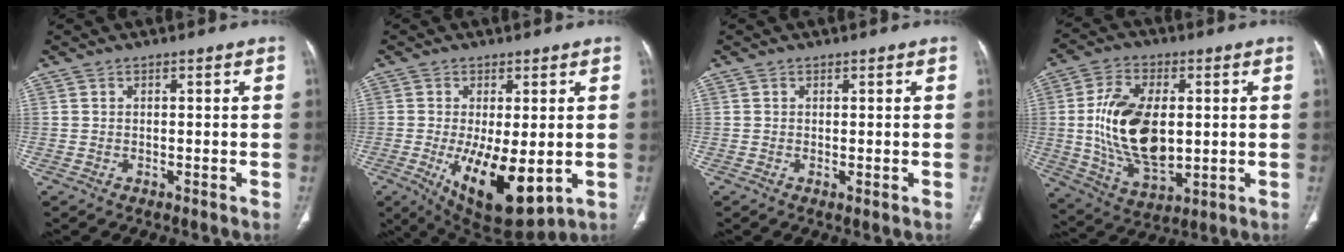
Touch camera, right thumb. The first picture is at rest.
{"total": 13.9, "force": [-2.9, 5.6, 12.4], "torque": [-0.202, -0.027, -0.026]}
{"total": 0.7, "force": [-0.1, 0.2, 0.7], "torque": [-0.017, -0.004, -0.001]}
{"total": 17.4, "force": [0.9, 9.7, 14.5], "torque": [-0.261, -0.011, 0.026]}